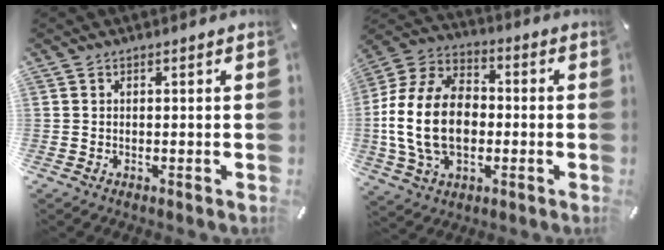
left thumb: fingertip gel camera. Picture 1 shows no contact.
{"total": 18.5, "force": [-2.2, 13.2, 12.8], "torque": [-0.298, 0.014, -0.044]}